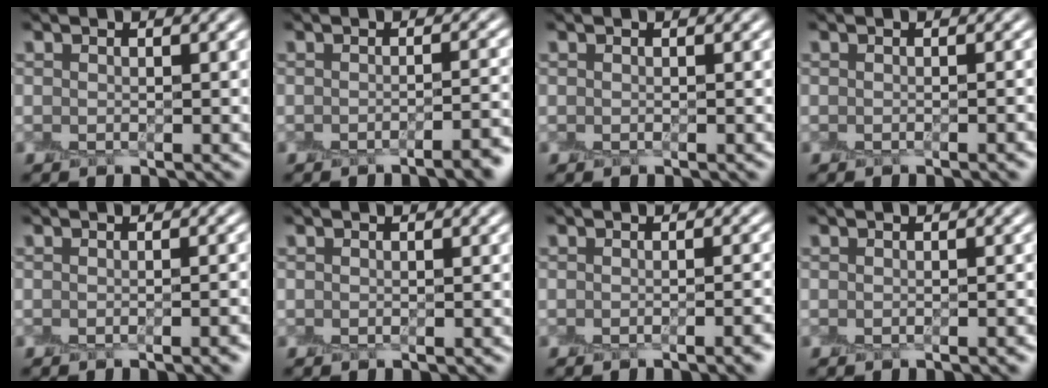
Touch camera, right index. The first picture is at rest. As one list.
[{"total": 3.3, "force": [-1.9, 0.8, 2.5], "torque": [-0.020, 0.005, -0.032]}, {"total": 0.0}, {"total": 1.5, "force": [-0.7, 0.4, 1.3], "torque": [-0.007, 0.001, -0.009]}, {"total": 2.6, "force": [-1.2, 0.8, 2.2], "torque": [-0.013, 0.002, -0.015]}, {"total": 0.0}, {"total": 2.9, "force": [-1.3, 0.9, 2.4], "torque": [-0.015, 0.003, -0.019]}, {"total": 1.2, "force": [-0.6, 0.3, 1.0], "torque": [-0.007, 0.001, -0.010]}]